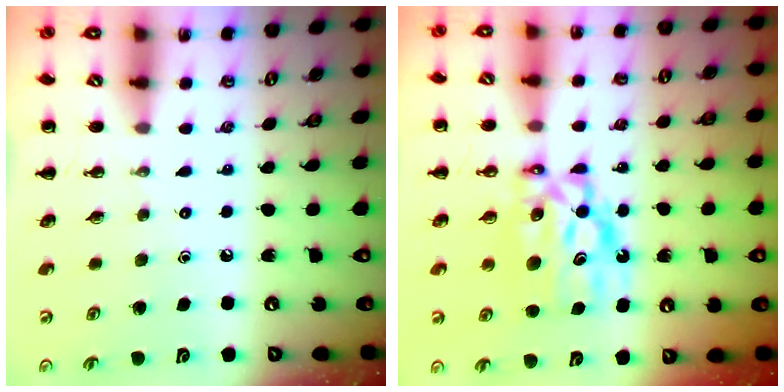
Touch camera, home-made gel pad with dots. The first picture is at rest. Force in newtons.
{"total": 9.0, "press": 8.7, "slide": 2.4}